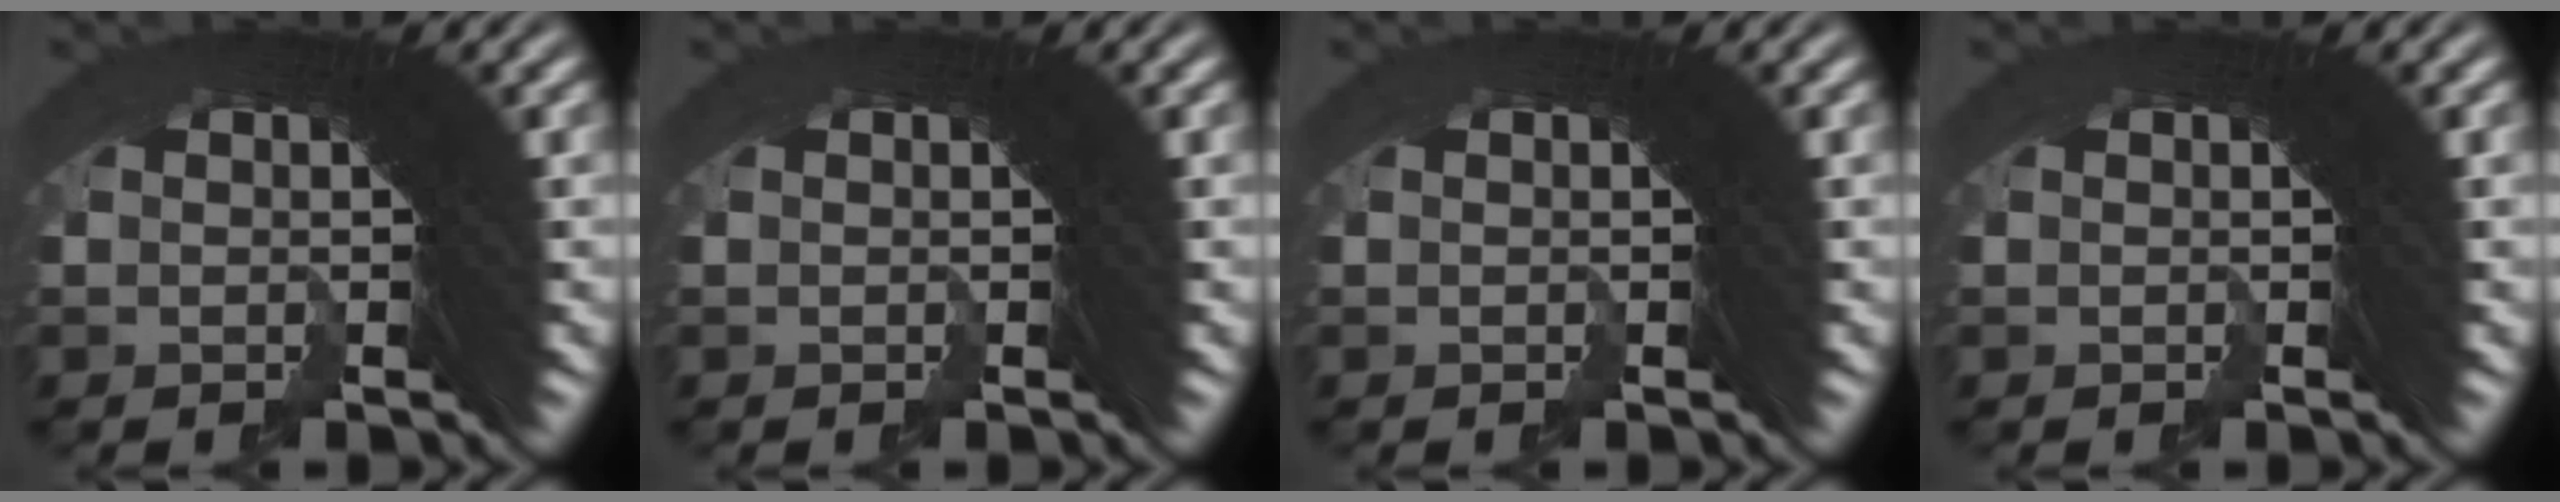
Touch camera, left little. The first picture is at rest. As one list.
[{"total": 0.0}, {"total": 0.0}, {"total": 0.0}]